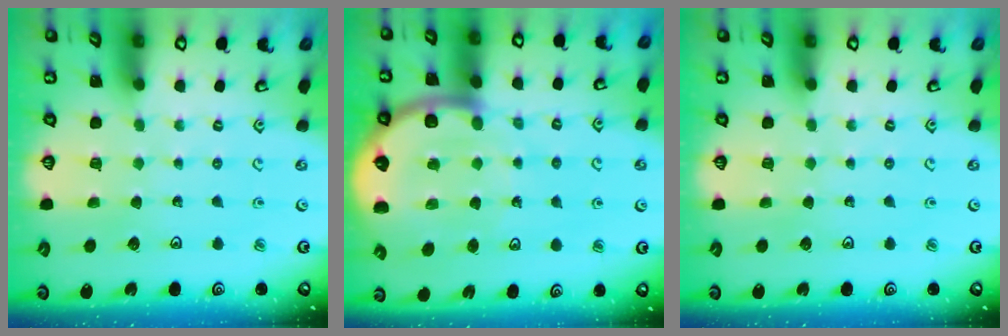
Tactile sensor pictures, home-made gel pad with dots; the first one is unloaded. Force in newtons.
{"total": 10.4, "press": 10.4, "slide": 1.2}
{"total": 0.0}